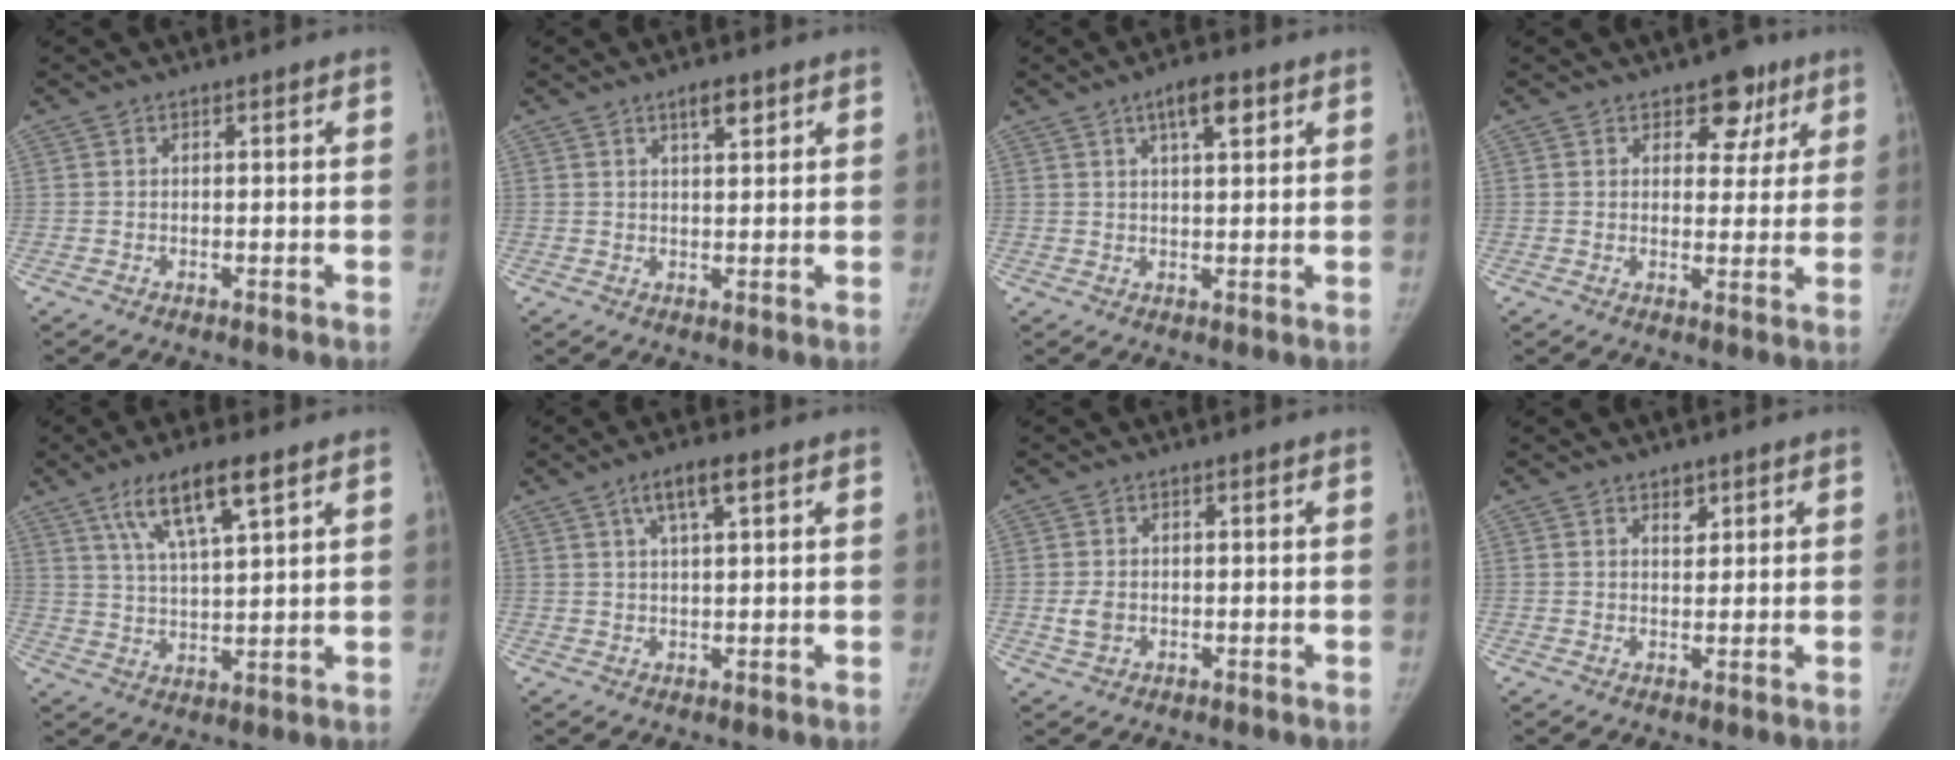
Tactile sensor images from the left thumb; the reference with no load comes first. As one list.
[{"total": 3.3, "force": [2.0, 1.1, 2.3], "torque": [-0.027, -0.011, 0.033]}, {"total": 5.3, "force": [2.7, 1.8, 4.2], "torque": [-0.057, -0.006, 0.042]}, {"total": 6.6, "force": [3.8, 4.4, 3.0], "torque": [0.003, -0.014, 0.048]}, {"total": 10.4, "force": [5.9, 2.4, 8.2], "torque": [-0.146, -0.019, 0.114]}, {"total": 5.0, "force": [2.5, 1.3, 4.1], "torque": [-0.073, 0.000, 0.046]}, {"total": 2.7, "force": [-0.4, 2.0, 1.7], "torque": [-0.031, -0.001, -0.005]}, {"total": 2.2, "force": [1.4, 1.4, 1.0], "torque": [-0.002, -0.009, 0.022]}]